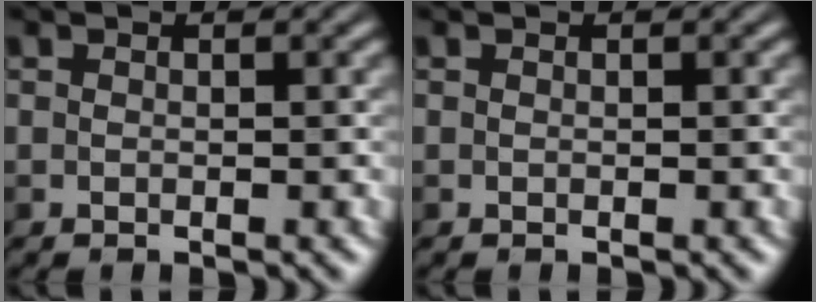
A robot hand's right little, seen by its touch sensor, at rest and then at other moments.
{"total": 0.0}